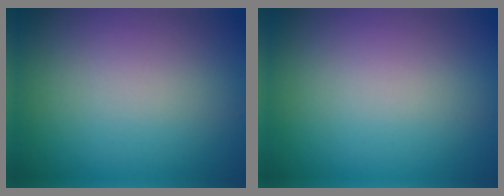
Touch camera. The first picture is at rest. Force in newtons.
{"total": 0.0}